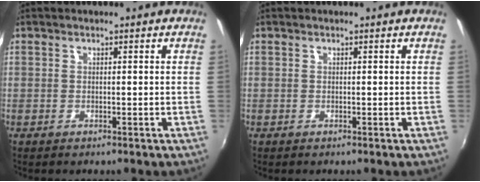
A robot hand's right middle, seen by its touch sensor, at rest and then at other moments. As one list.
[{"total": 0.0}]